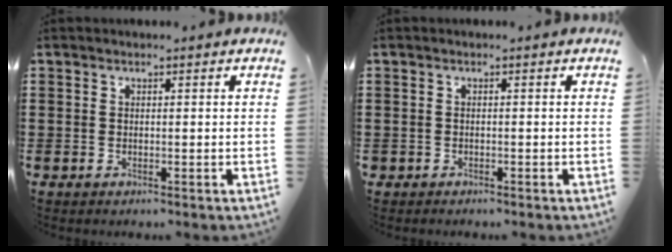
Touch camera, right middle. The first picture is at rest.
{"total": 0.6, "force": [-0.5, 0.3, 0.0], "torque": [-0.001, 0.003, -0.012]}